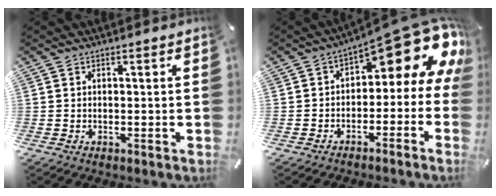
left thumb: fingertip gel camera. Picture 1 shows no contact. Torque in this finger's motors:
{"motor_torque": [2.01, 2.58, 0.23, -0.01, 0.11]}